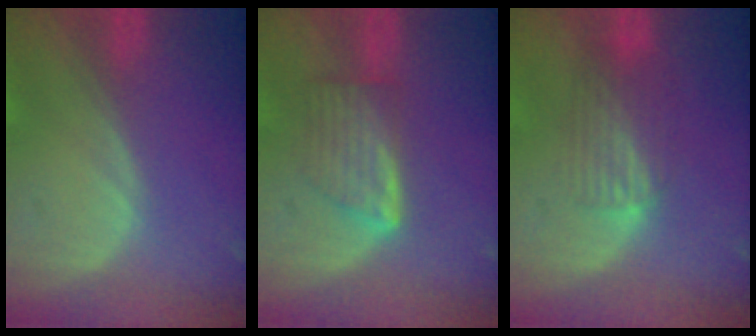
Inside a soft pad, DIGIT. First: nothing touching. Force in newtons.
{"total": 5.9, "press": 5.5, "slide": 2.2}
{"total": 4.3, "press": 4.2, "slide": 1.1}